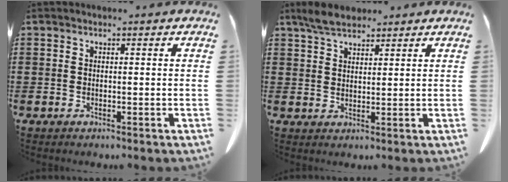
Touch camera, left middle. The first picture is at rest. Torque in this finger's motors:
{"motor_torque": [0.17, -0.02, 0.08, 0.02]}